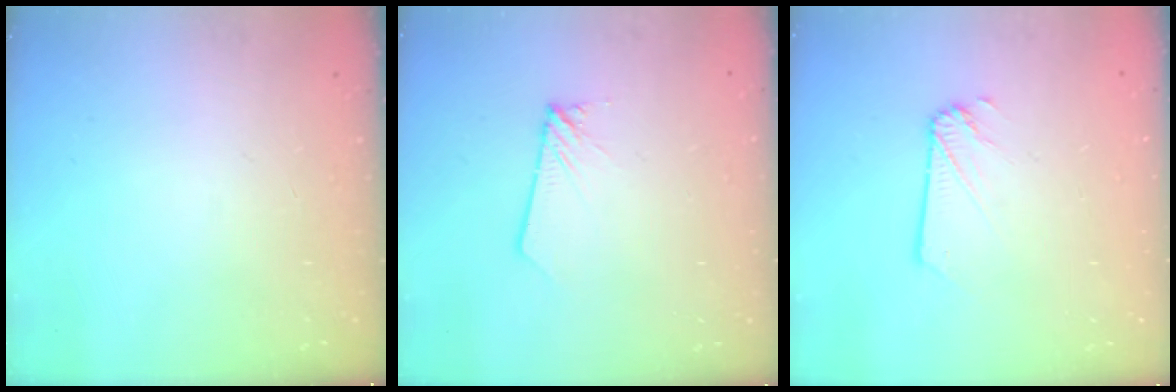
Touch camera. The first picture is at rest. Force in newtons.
{"total": 1.7, "press": 1.7, "slide": 0.2}
{"total": 2.1, "press": 2.1, "slide": 0.0}